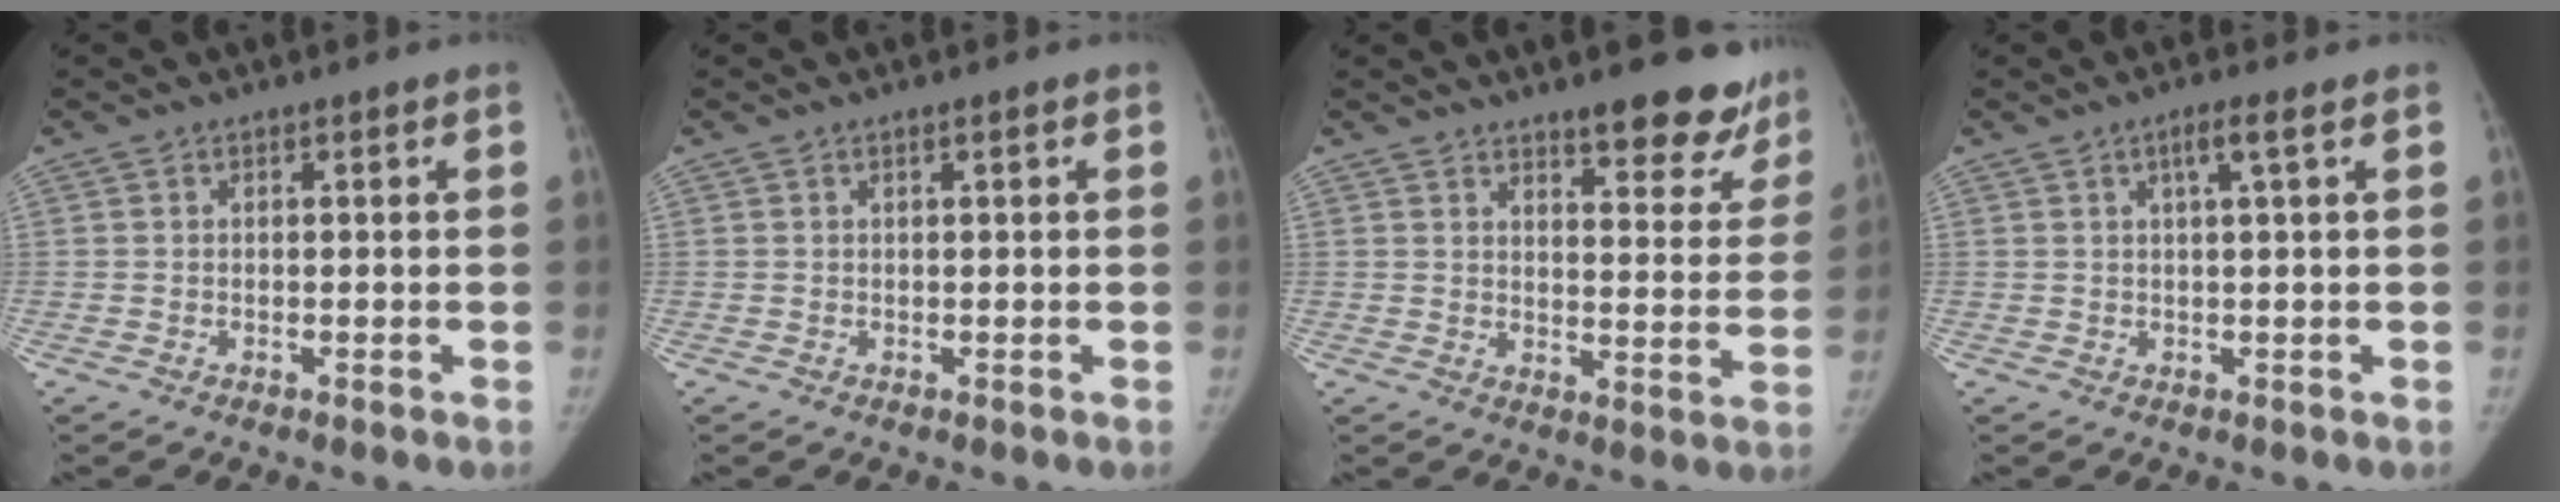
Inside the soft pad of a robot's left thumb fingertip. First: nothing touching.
{"total": 0.6, "force": [0.3, 0.0, 0.6], "torque": [-0.009, 0.002, 0.005]}
{"total": 13.0, "force": [10.1, 4.2, 7.0], "torque": [-0.036, -0.066, 0.124]}
{"total": 2.8, "force": [1.2, -0.1, 2.5], "torque": [-0.052, 0.004, 0.023]}